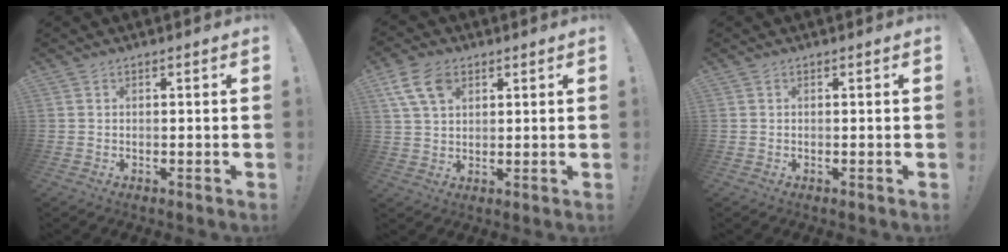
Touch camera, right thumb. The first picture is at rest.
{"total": 9.7, "force": [4.6, 6.2, 5.8], "torque": [-0.110, -0.004, 0.091]}
{"total": 0.0}